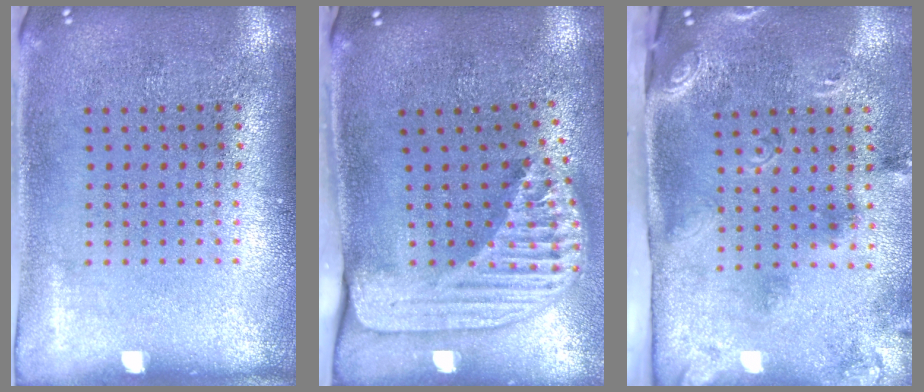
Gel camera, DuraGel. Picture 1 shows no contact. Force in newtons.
{"total": 2.5, "press": 1.8, "slide": 1.8}
{"total": 3.0, "press": 1.8, "slide": 2.3}